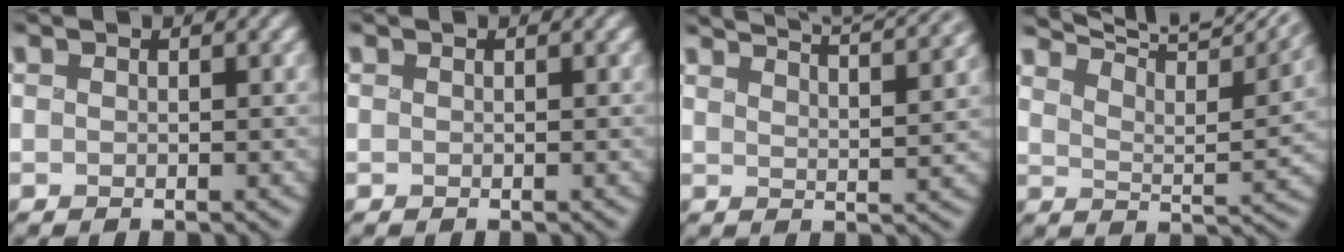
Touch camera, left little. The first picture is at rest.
{"total": 0.0}
{"total": 9.7, "force": [7.9, 2.4, 5.0], "torque": [-0.048, 0.023, 0.065]}
{"total": 9.3, "force": [7.9, 1.7, 4.5], "torque": [-0.078, 0.003, 0.105]}